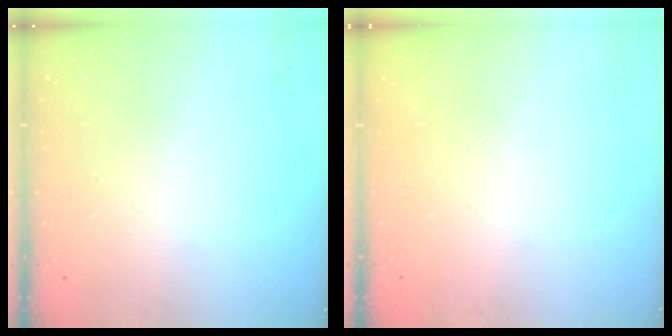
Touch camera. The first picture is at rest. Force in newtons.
{"total": 0.0}